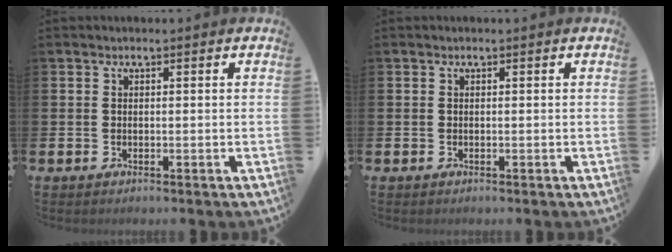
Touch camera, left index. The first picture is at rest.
{"total": 0.0}